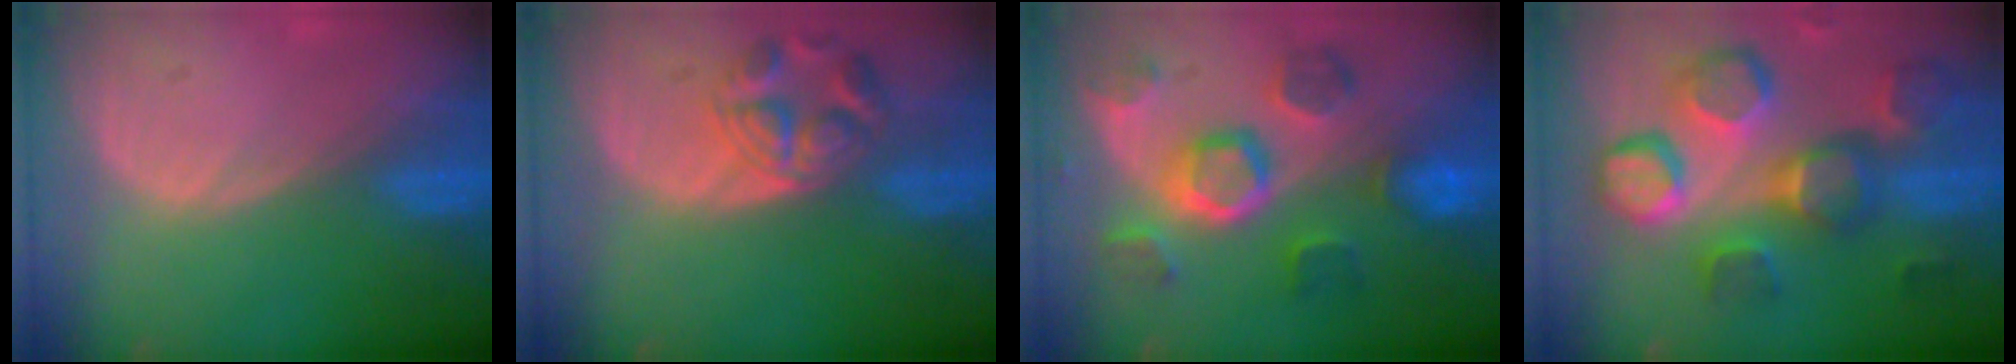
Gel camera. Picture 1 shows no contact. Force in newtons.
{"total": 5.6, "press": 5.6, "slide": 0.2}
{"total": 9.7, "press": 9.2, "slide": 3.1}
{"total": 12.6, "press": 11.1, "slide": 6.0}